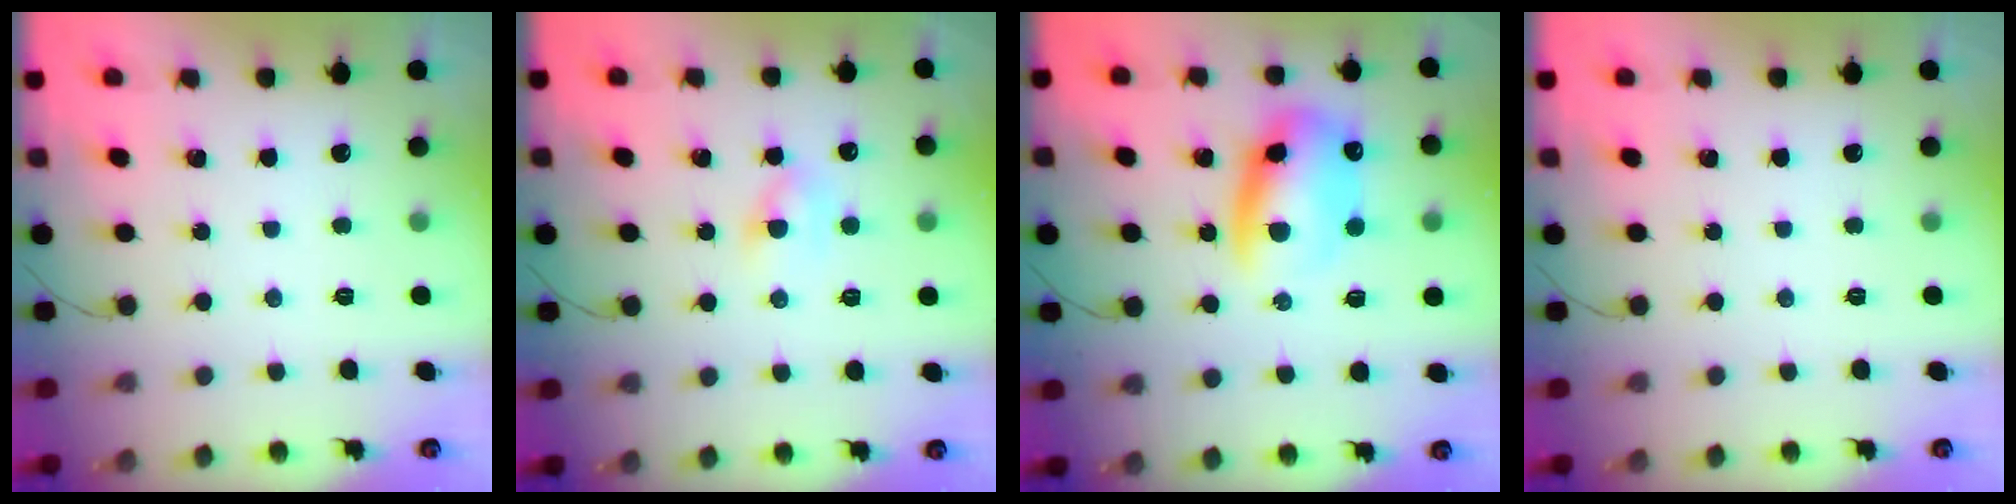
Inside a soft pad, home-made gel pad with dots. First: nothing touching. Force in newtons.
{"total": 3.4, "press": 3.2, "slide": 1.1}
{"total": 12.2, "press": 11.9, "slide": 2.7}
{"total": 0.0}